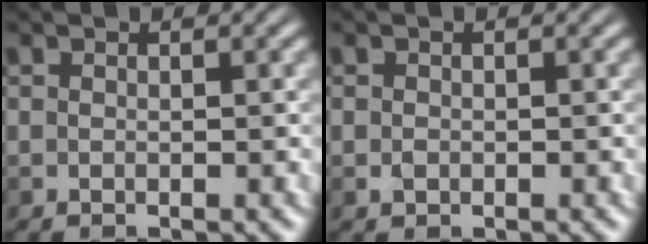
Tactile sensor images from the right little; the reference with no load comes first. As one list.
[{"total": 0.9, "force": [-0.3, 0.7, 0.3], "torque": [-0.008, -0.002, -0.003]}]